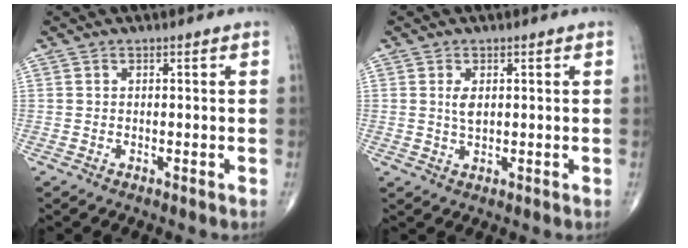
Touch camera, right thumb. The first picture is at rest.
{"total": 2.4, "force": [0.6, 1.2, 2.0], "torque": [-0.037, -0.007, 0.014]}